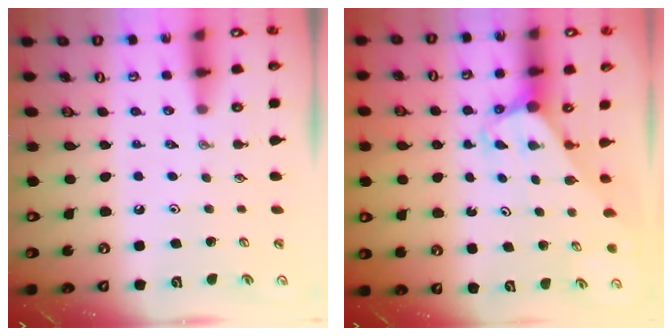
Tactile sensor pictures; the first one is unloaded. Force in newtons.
{"total": 2.9, "press": 2.9, "slide": 0.2}